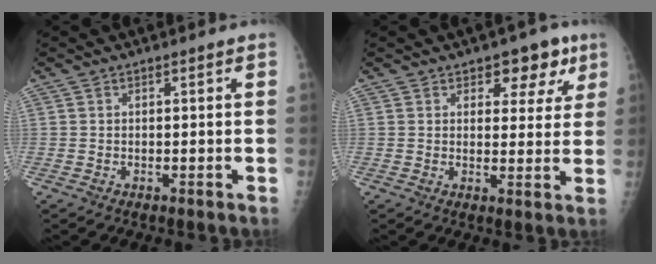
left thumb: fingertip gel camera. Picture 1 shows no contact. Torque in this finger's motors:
{"motor_torque": [-0.29, 0.03, 0.09, -0.05, -0.03]}